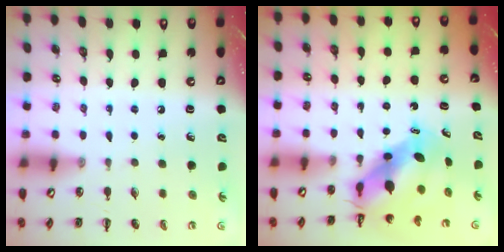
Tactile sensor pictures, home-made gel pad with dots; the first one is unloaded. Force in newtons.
{"total": 6.4, "press": 6.2, "slide": 1.8}